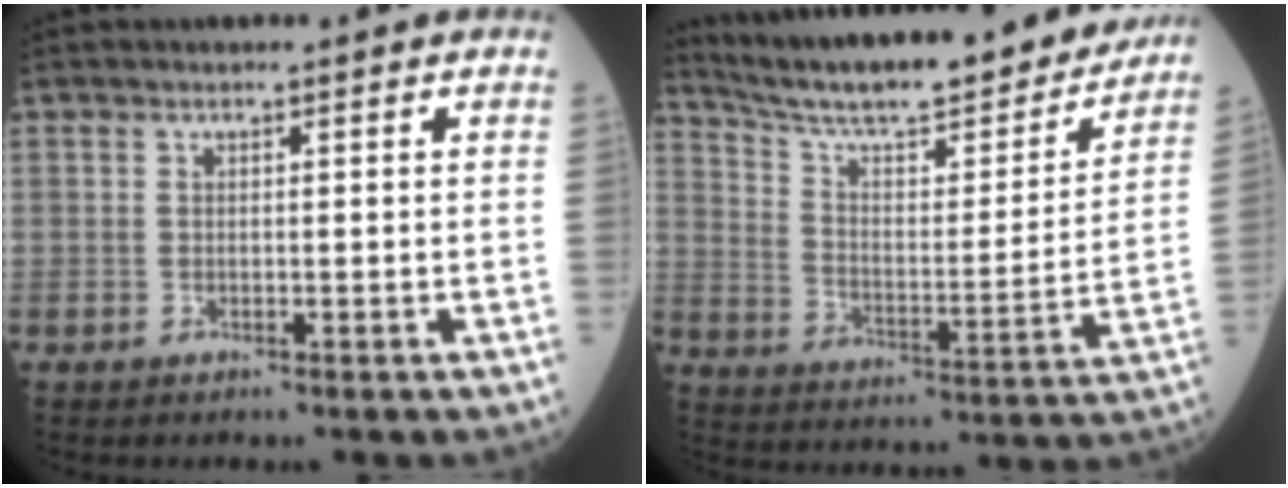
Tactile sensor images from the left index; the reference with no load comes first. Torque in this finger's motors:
{"motor_torque": [0.11, -0.72, 0.57, 0.15]}